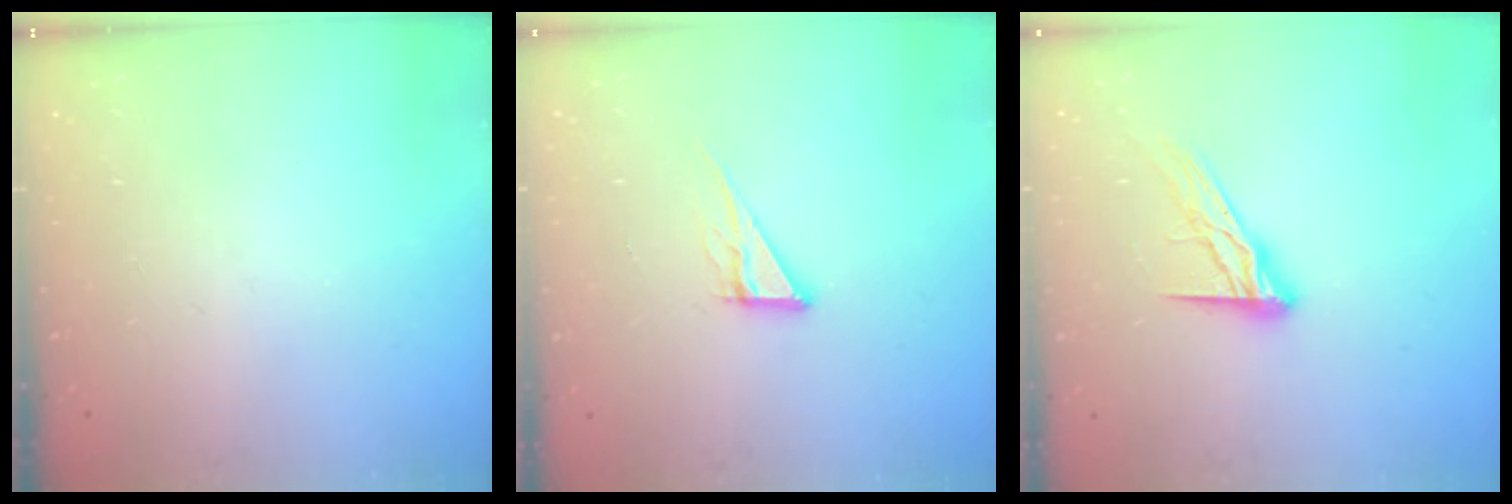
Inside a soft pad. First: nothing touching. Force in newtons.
{"total": 6.6, "press": 6.6, "slide": 0.3}
{"total": 11.6, "press": 11.6, "slide": 0.9}